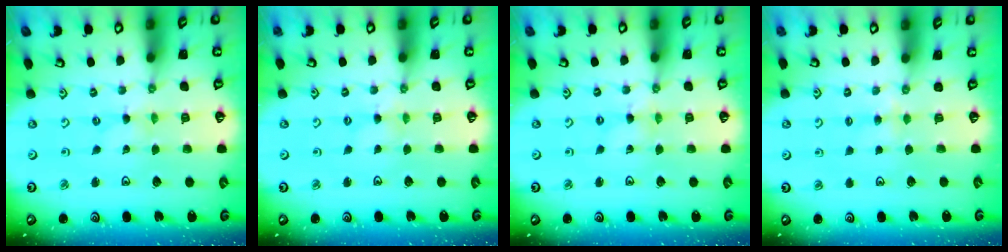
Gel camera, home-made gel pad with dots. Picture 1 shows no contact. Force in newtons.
{"total": 1.3, "press": 1.2, "slide": 0.4}
{"total": 0.9, "press": 0.9, "slide": 0.2}
{"total": 3.0, "press": 3.0, "slide": 0.5}